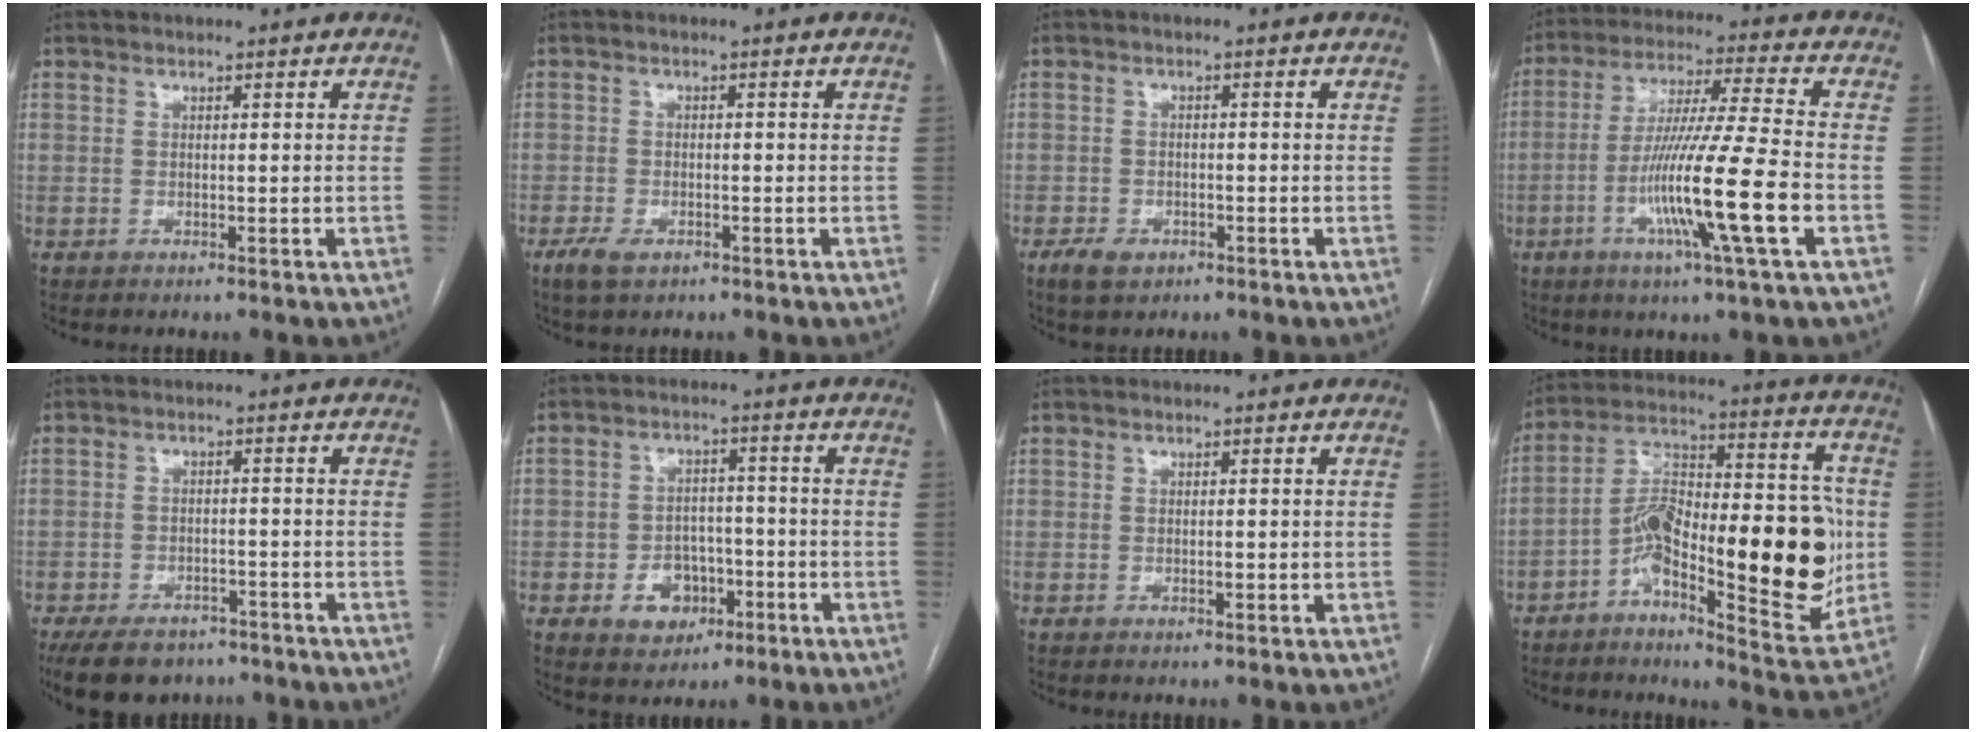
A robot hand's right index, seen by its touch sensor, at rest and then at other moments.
{"total": 3.4, "force": [-2.0, 1.6, 2.2], "torque": [-0.049, -0.004, -0.031]}
{"total": 3.6, "force": [-2.2, 2.2, 1.8], "torque": [-0.035, 0.000, -0.030]}
{"total": 15.6, "force": [-4.8, -1.1, 14.8], "torque": [-0.283, -0.017, -0.092]}
{"total": 11.0, "force": [-8.5, 5.4, 4.4], "torque": [-0.079, -0.007, -0.124]}
{"total": 6.6, "force": [-2.6, 5.2, 3.2], "torque": [-0.052, 0.015, -0.030]}
{"total": 1.1, "force": [-0.1, 0.4, 1.0], "torque": [-0.017, -0.001, -0.001]}
{"total": 21.6, "force": [-4.2, 6.2, 20.2], "torque": [-0.308, 0.028, -0.061]}